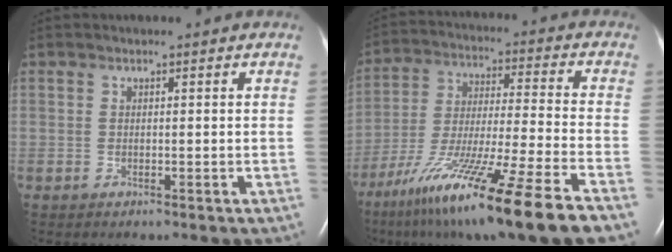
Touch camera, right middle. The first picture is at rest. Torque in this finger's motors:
{"motor_torque": [1.14, -1.00, 0.46, 0.21]}